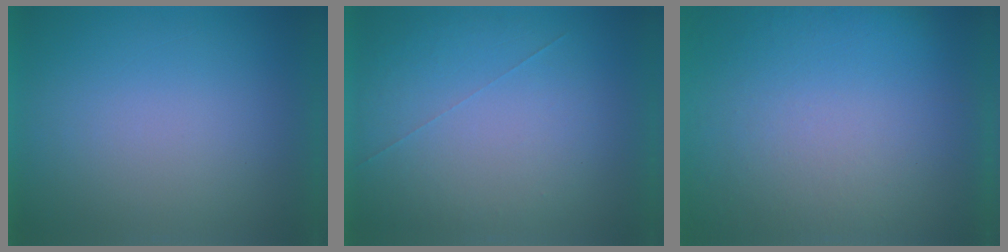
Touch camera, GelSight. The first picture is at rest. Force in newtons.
{"total": 1.0}
{"total": 5.7}